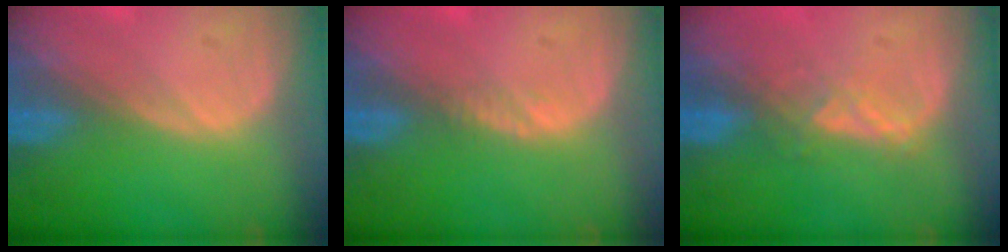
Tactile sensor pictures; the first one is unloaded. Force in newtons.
{"total": 0.8, "press": 0.7, "slide": 0.5}
{"total": 2.9, "press": 2.8, "slide": 0.7}